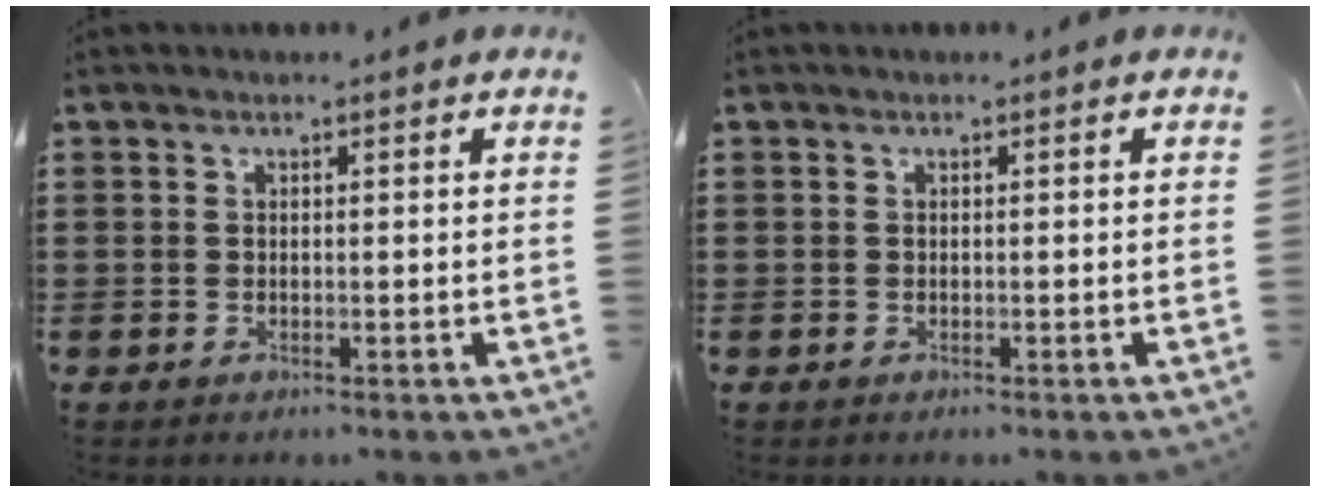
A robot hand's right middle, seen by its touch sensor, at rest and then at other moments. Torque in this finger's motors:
{"motor_torque": [-0.21, -0.12, 0.00, 0.00]}